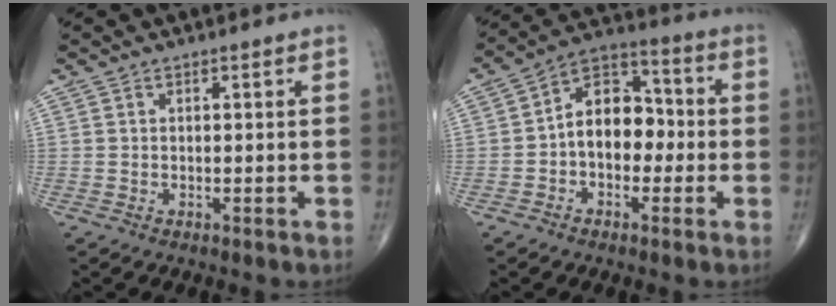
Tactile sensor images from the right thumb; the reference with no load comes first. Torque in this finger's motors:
{"motor_torque": [-0.04, 0.31, 0.18, -0.02, 0.21]}